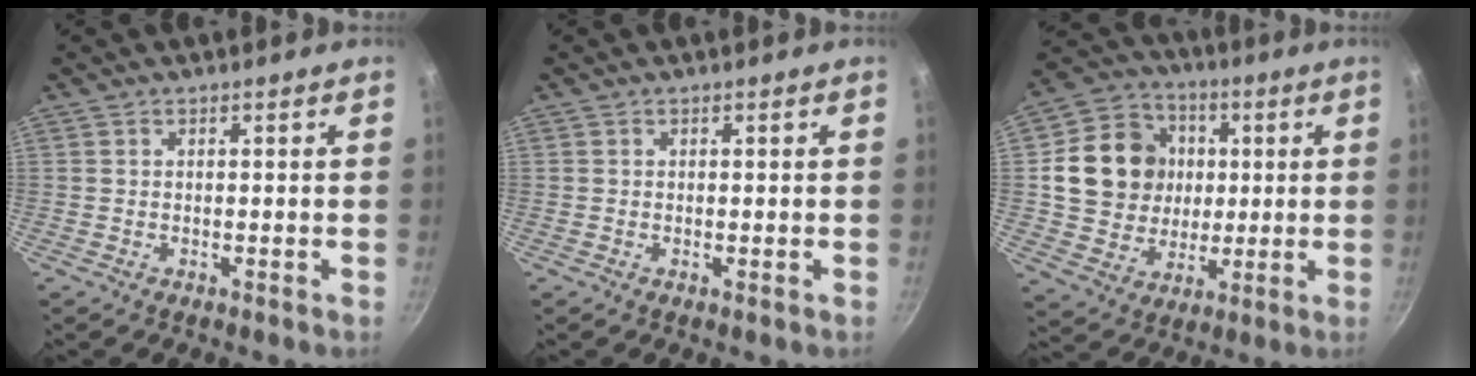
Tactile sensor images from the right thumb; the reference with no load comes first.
{"total": 0.0}
{"total": 16.7, "force": [2.2, 14.8, 7.4], "torque": [-0.107, 0.015, 0.039]}